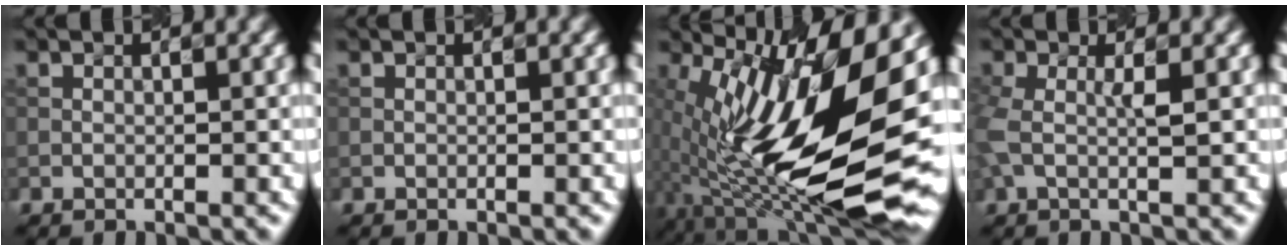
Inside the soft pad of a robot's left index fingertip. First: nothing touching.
{"total": 0.0}
{"total": 17.1, "force": [-1.0, 6.5, 15.7], "torque": [-0.287, -0.019, -0.015]}
{"total": 2.7, "force": [0.3, 0.7, 2.6], "torque": [-0.067, 0.003, 0.001]}